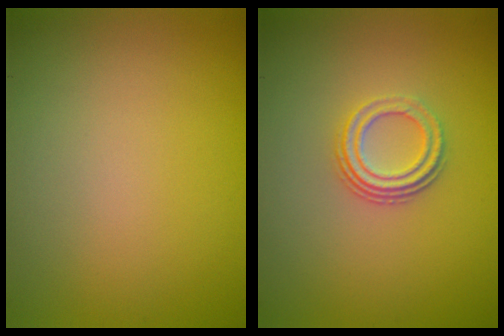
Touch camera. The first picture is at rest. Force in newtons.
{"total": 3.0, "press": 2.2, "slide": 2.0}